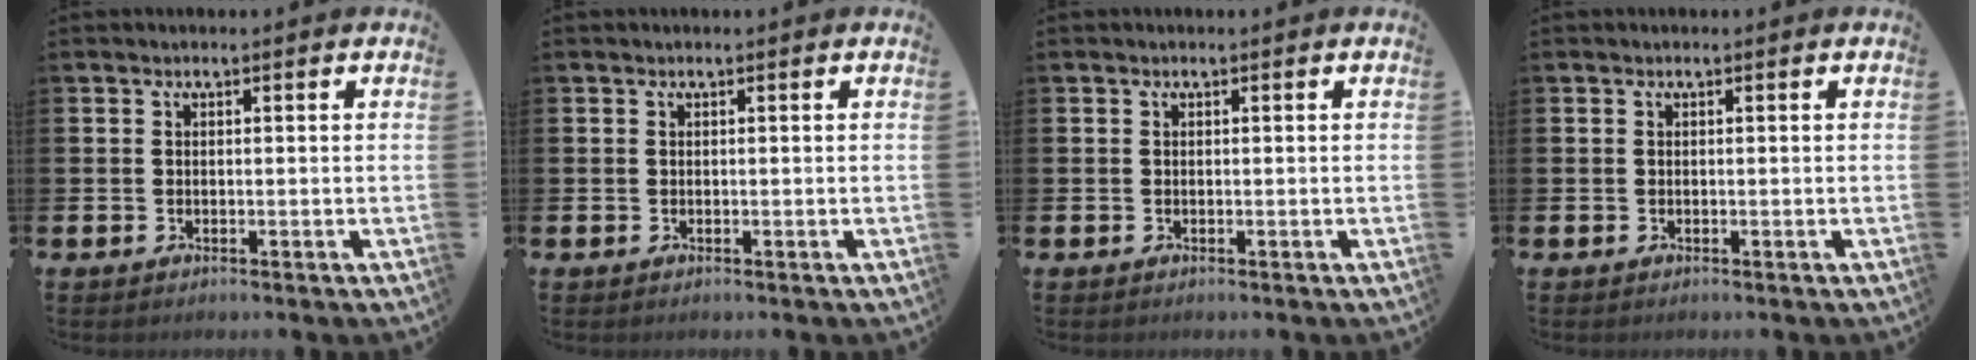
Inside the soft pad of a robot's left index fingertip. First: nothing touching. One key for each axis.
{"total": 0.0}
{"total": 0.0}
{"total": 0.0}